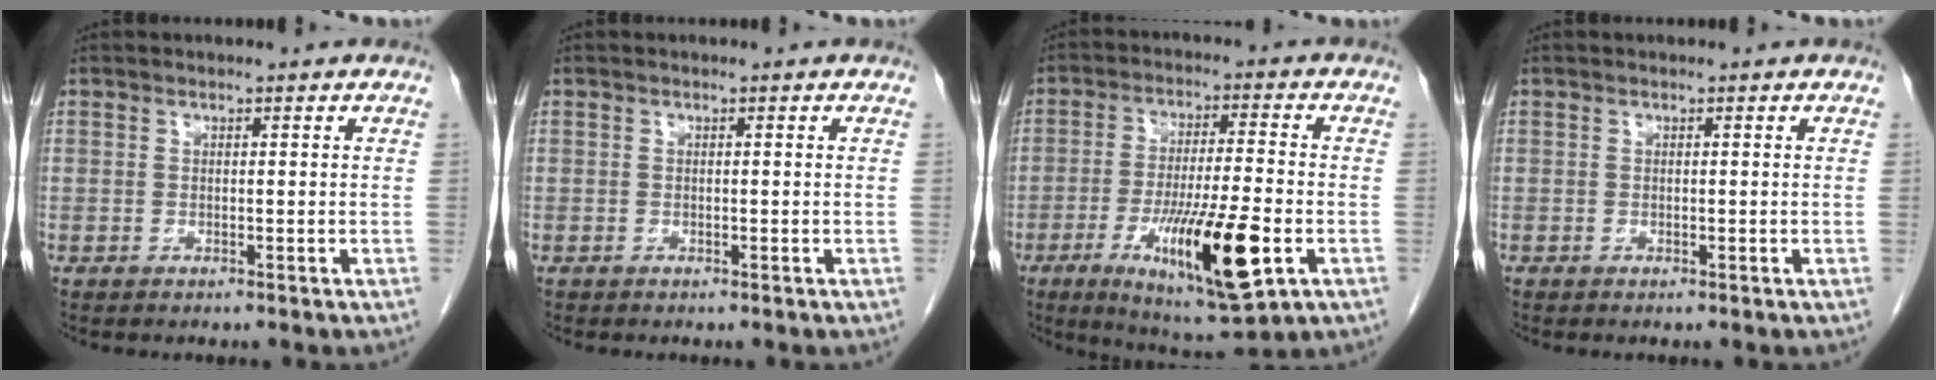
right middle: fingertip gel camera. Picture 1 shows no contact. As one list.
[{"total": 0.0}, {"total": 16.6, "force": [-5.7, 2.2, 15.4], "torque": [-0.272, -0.029, -0.085]}, {"total": 0.0}]